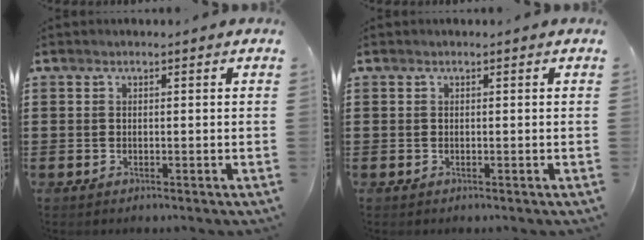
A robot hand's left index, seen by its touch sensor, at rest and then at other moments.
{"total": 0.0}